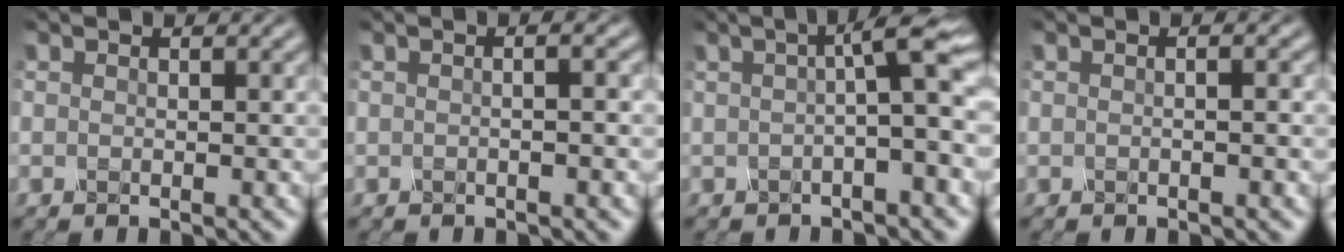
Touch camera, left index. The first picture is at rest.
{"total": 2.4, "force": [0.3, 1.0, 2.2], "torque": [-0.013, 0.004, -0.014]}
{"total": 4.9, "force": [0.5, 0.7, 4.8], "torque": [-0.068, 0.015, 0.000]}
{"total": 1.4, "force": [0.1, 0.4, 1.3], "torque": [-0.013, -0.003, -0.006]}